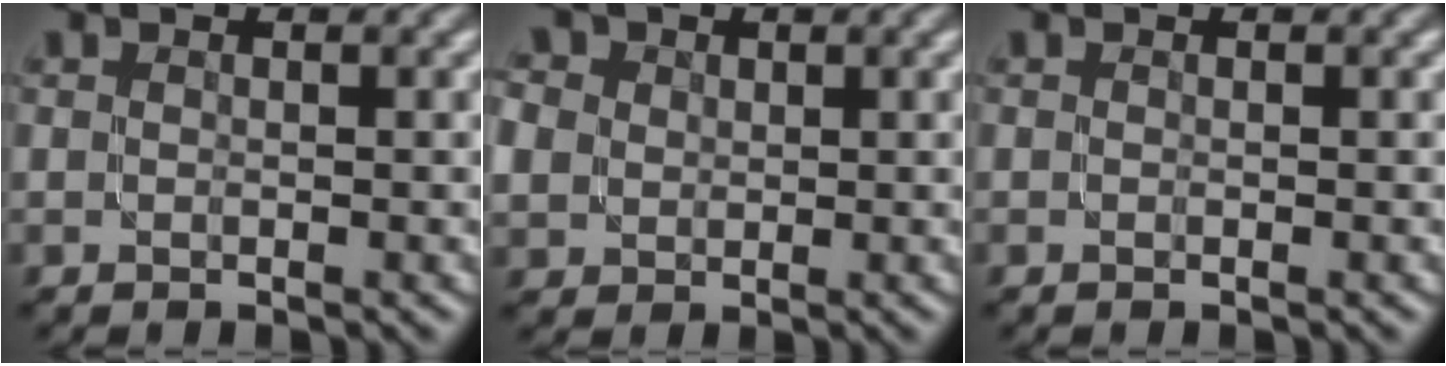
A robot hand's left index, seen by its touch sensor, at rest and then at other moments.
{"total": 6.8, "force": [2.3, 5.7, 3.0], "torque": [-0.068, 0.025, 0.020]}
{"total": 0.0}